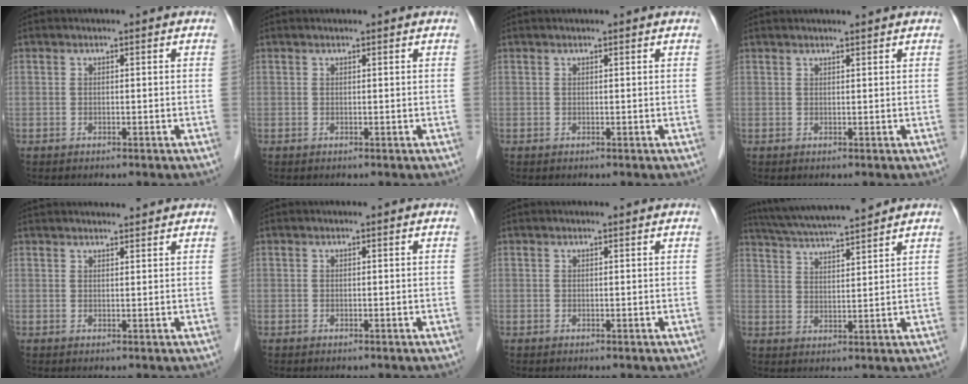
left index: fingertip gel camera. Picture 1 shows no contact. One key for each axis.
{"total": 1.1, "fx": 1.0, "fy": 0.0, "fz": 0.4, "tx": -0.007, "ty": 0.013, "tz": 0.017}
{"total": 1.5, "fx": 1.4, "fy": 0.0, "fz": 0.6, "tx": -0.008, "ty": 0.019, "tz": 0.020}
{"total": 3.1, "fx": 2.9, "fy": -0.1, "fz": 1.3, "tx": -0.015, "ty": 0.019, "tz": 0.039}
{"total": 8.9, "fx": 8.4, "fy": 1.1, "fz": 2.7, "tx": -0.035, "ty": 0.032, "tz": 0.110}
{"total": 0.0}
{"total": 1.3, "fx": 1.2, "fy": 0.0, "fz": 0.3, "tx": -0.009, "ty": 0.009, "tz": 0.016}
{"total": 12.4, "fx": 11.1, "fy": 0.0, "fz": 5.4, "tx": -0.100, "ty": 0.022, "tz": 0.179}